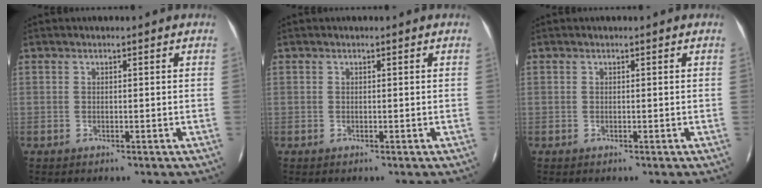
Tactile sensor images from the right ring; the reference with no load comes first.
{"total": 0.0}
{"total": 0.0}